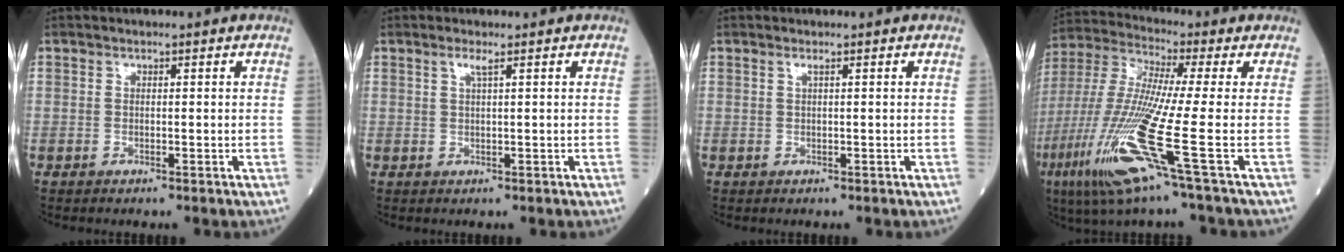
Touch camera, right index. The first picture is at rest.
{"total": 1.3, "force": [0.6, -0.2, 1.1], "torque": [-0.029, 0.002, 0.014]}
{"total": 0.5, "force": [0.2, -0.1, 0.5], "torque": [-0.015, 0.003, 0.007]}
{"total": 16.5, "force": [-6.4, -0.7, 15.2], "torque": [-0.341, -0.035, -0.135]}